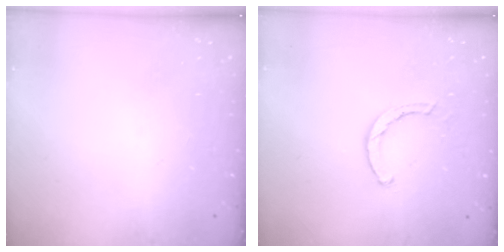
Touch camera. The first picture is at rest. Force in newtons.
{"total": 2.5, "press": 2.5, "slide": 0.1}